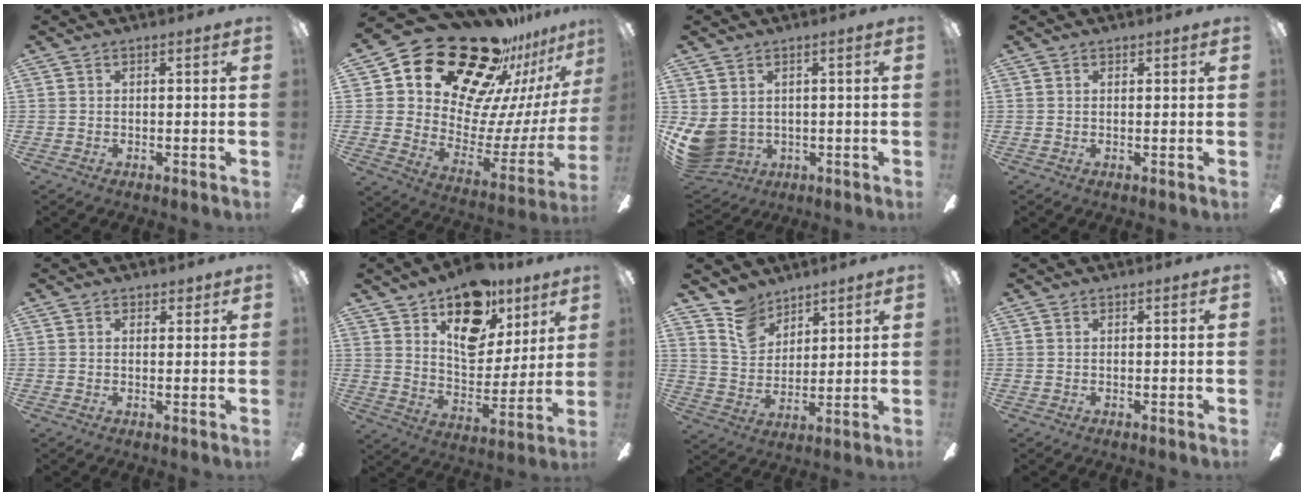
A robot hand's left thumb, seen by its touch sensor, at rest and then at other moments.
{"total": 27.2, "force": [21.3, 12.9, 10.8], "torque": [-0.162, -0.161, 0.395]}
{"total": 6.8, "force": [0.5, 6.0, 3.3], "torque": [-0.096, -0.012, 0.010]}
{"total": 0.6, "force": [0.4, 0.3, 0.2], "torque": [-0.005, 0.000, 0.008]}
{"total": 1.9, "force": [1.4, 1.2, 0.4], "torque": [0.007, -0.003, 0.023]}
{"total": 18.5, "force": [11.6, 10.6, 9.8], "torque": [-0.136, -0.061, 0.203]}
{"total": 10.4, "force": [8.1, 6.0, 2.6], "torque": [-0.064, -0.039, 0.159]}
{"total": 0.0}